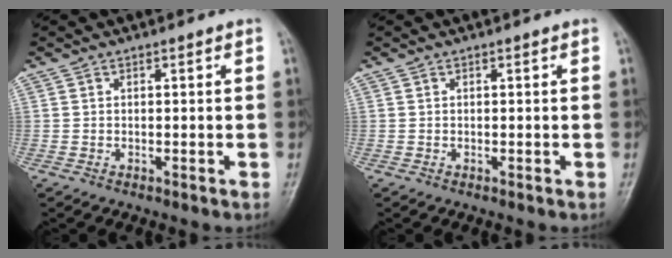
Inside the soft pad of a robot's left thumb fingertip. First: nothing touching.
{"total": 0.0}